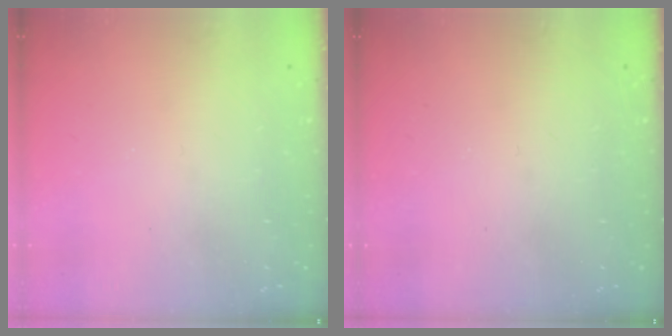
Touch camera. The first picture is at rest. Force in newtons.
{"total": 0.0}